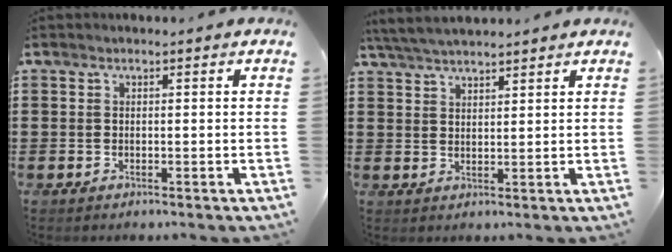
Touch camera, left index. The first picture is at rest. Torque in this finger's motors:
{"motor_torque": [1.25, -0.89, 0.49, 0.15]}